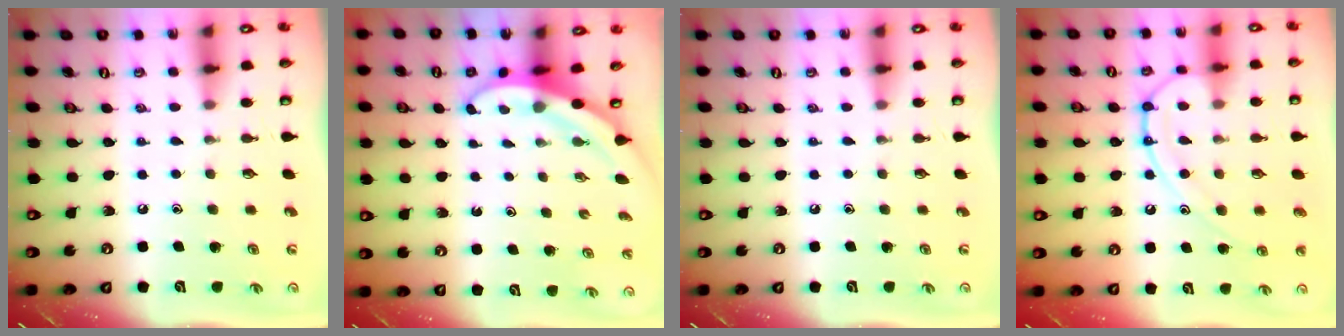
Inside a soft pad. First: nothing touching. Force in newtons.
{"total": 3.3, "press": 3.3, "slide": 0.1}
{"total": 0.0}
{"total": 12.6, "press": 12.5, "slide": 1.3}